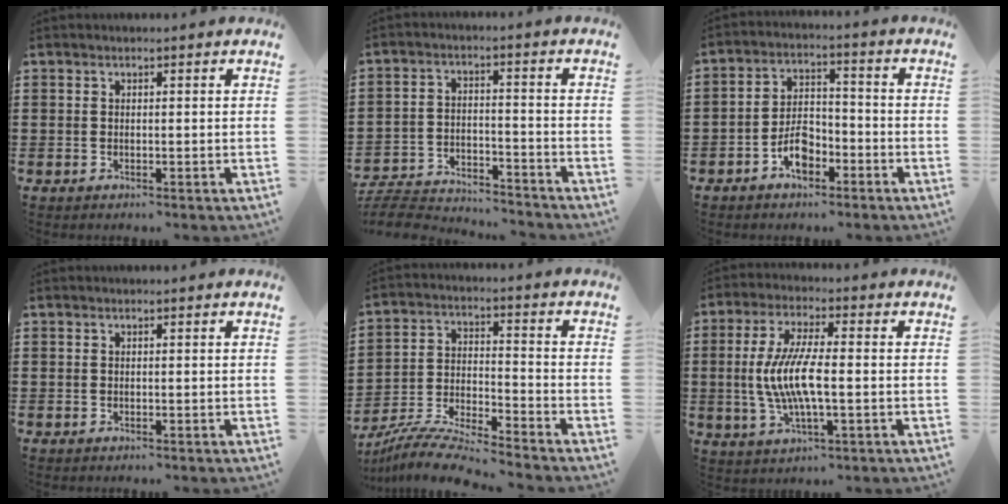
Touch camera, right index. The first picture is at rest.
{"total": 5.6, "force": [-5.5, 0.7, 1.1], "torque": [-0.036, 0.002, -0.113]}
{"total": 6.0, "force": [-3.1, 3.3, 4.0], "torque": [-0.079, 0.007, -0.058]}
{"total": 0.0}
{"total": 8.3, "force": [-8.0, 0.0, 2.4], "torque": [-0.060, 0.001, -0.162]}
{"total": 8.3, "force": [-1.1, 2.4, 7.9], "torque": [-0.173, -0.009, -0.027]}